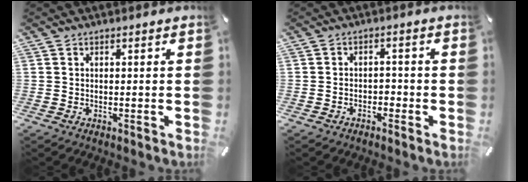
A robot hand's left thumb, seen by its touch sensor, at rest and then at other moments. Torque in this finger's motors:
{"motor_torque": [-0.17, 0.08, 0.03, 0.64, 0.02]}